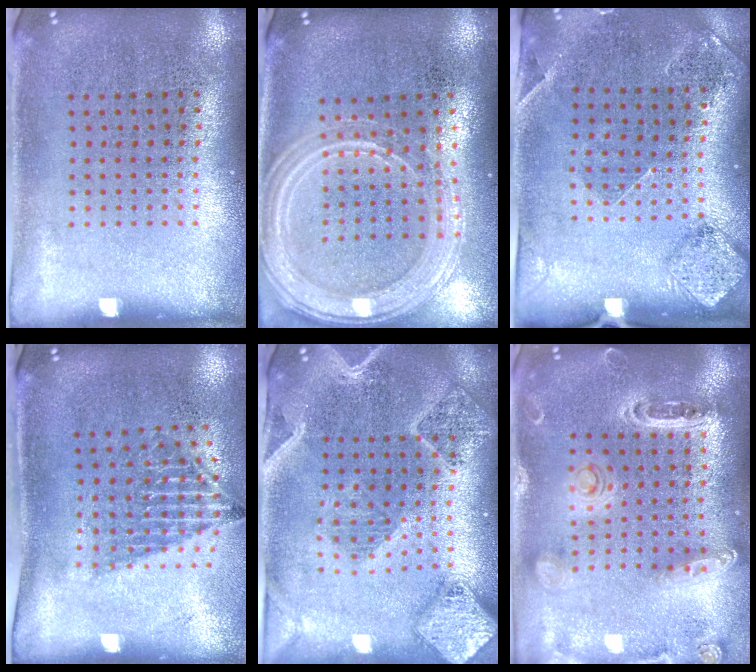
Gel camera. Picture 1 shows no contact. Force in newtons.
{"total": 1.8, "press": 1.7, "slide": 0.5}
{"total": 1.5, "press": 1.4, "slide": 0.6}
{"total": 1.5, "press": 1.1, "slide": 1.0}
{"total": 2.8, "press": 2.4, "slide": 1.3}
{"total": 1.3, "press": 1.3, "slide": 0.2}